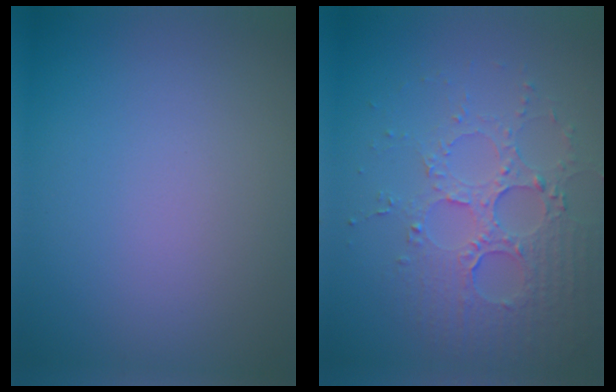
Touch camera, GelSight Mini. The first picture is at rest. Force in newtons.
{"total": 4.0, "press": 3.8, "slide": 1.3}